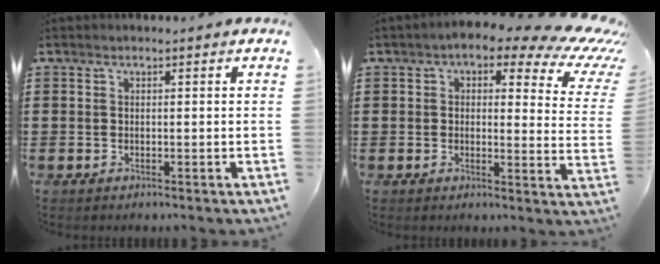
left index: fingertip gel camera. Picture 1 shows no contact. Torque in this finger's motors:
{"motor_torque": [2.14, 0.00, 0.27, -0.10]}